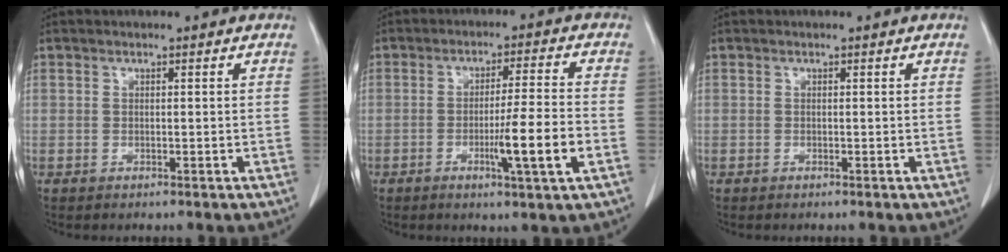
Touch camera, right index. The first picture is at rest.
{"total": 8.4, "force": [-2.7, -0.7, 8.0], "torque": [-0.126, -0.012, -0.047]}
{"total": 0.0}